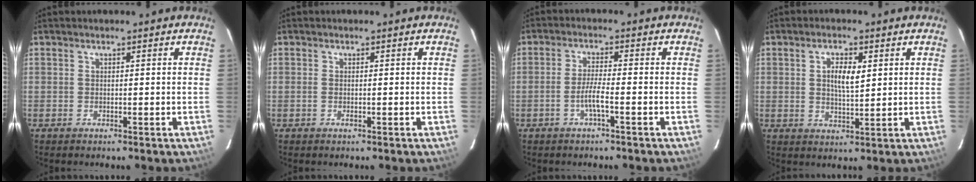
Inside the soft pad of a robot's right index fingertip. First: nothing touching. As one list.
[{"total": 0.6, "force": [-0.2, 0.2, 0.5], "torque": [-0.012, -0.002, -0.004]}, {"total": 3.4, "force": [-1.7, -0.2, 2.9], "torque": [-0.061, -0.002, -0.033]}, {"total": 4.8, "force": [1.4, 2.0, 4.2], "torque": [-0.074, 0.004, 0.026]}]